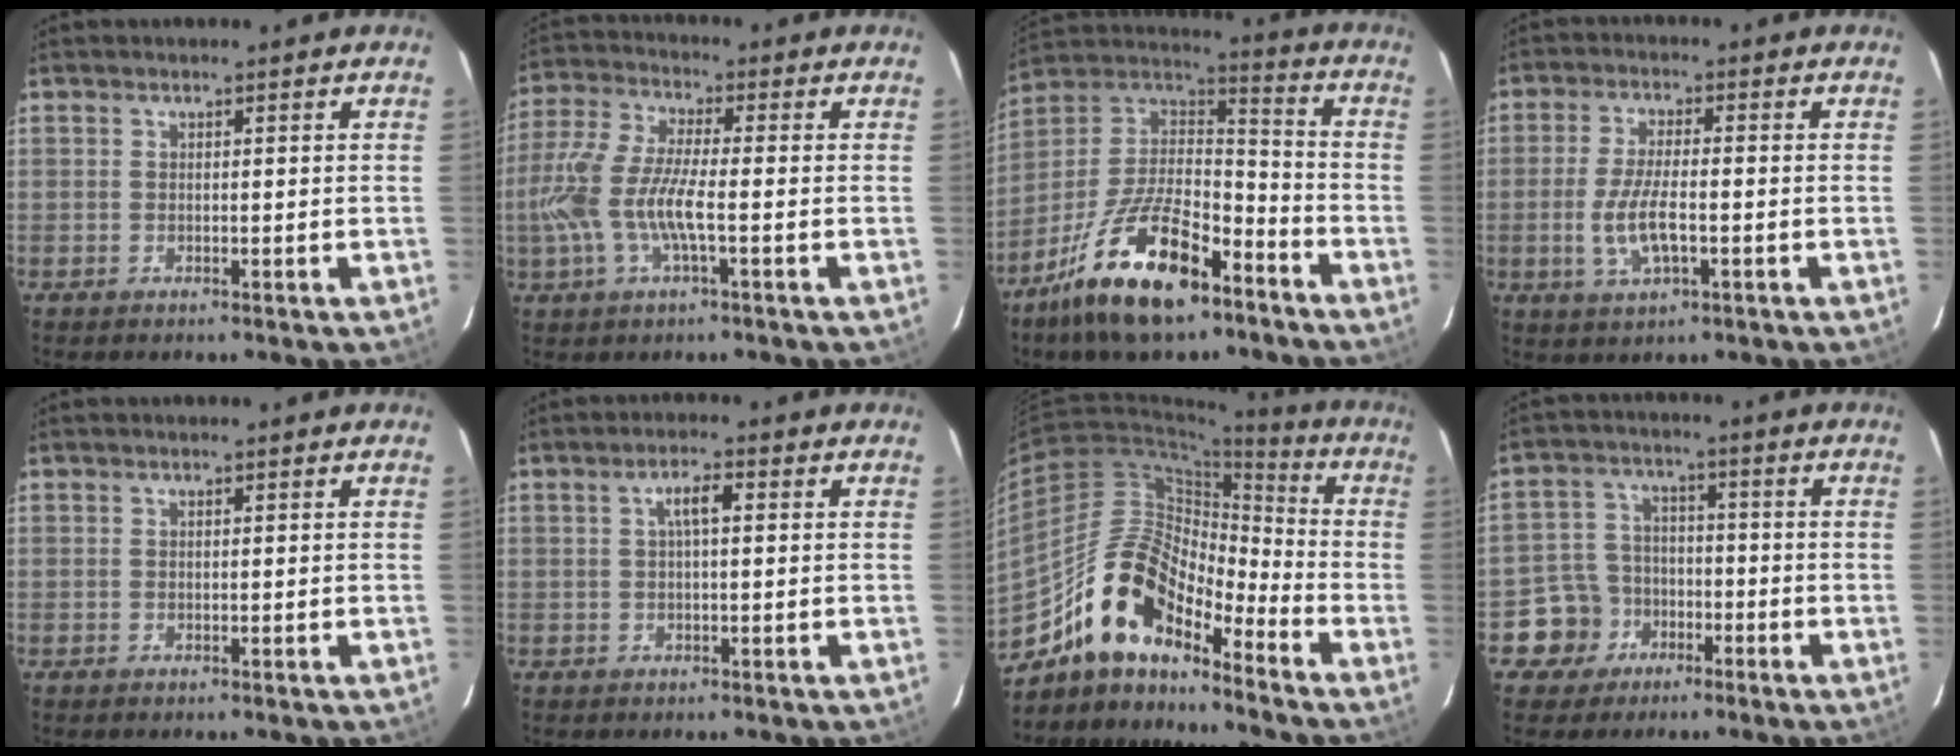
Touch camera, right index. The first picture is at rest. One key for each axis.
{"total": 12.4, "fx": -2.6, "fy": 2.9, "fz": 11.7, "tx": -0.255, "ty": -0.003, "tz": -0.052}
{"total": 21.0, "fx": -12.7, "fy": 8.7, "fz": 14.3, "tx": -0.282, "ty": -0.007, "tz": -0.223}
{"total": 7.8, "fx": -1.9, "fy": 2.7, "fz": 7.1, "tx": -0.144, "ty": -0.008, "tz": -0.035}
{"total": 0.0}
{"total": 3.3, "fx": 0.7, "fy": 0.8, "fz": 3.1, "tx": -0.059, "ty": 0.010, "tz": 0.014}
{"total": 14.3, "fx": -11.4, "fy": 5.2, "fz": 7.1, "tx": -0.129, "ty": 0.020, "tz": -0.221}
{"total": 7.5, "fx": -3.9, "fy": 6.3, "fz": 0.7, "tx": -0.040, "ty": 0.029, "tz": -0.063}